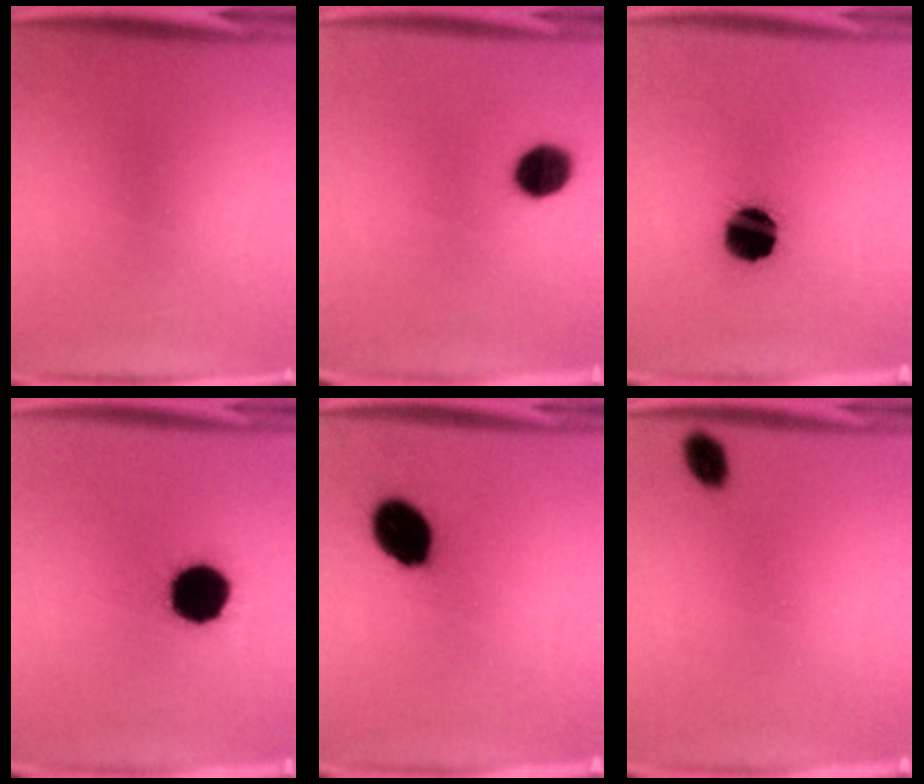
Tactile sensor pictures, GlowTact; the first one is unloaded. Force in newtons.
{"total": 7.2}
{"total": 15.3}
{"total": 16.9}
{"total": 11.6}
{"total": 3.3}